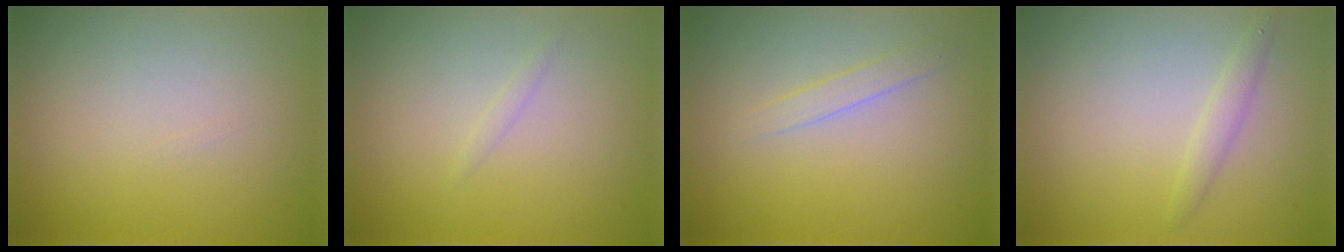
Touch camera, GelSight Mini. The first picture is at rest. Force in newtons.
{"total": 0.5, "press": 0.5, "slide": 0.0}
{"total": 1.3, "press": 1.3, "slide": 0.0}
{"total": 1.2, "press": 1.2, "slide": 0.0}